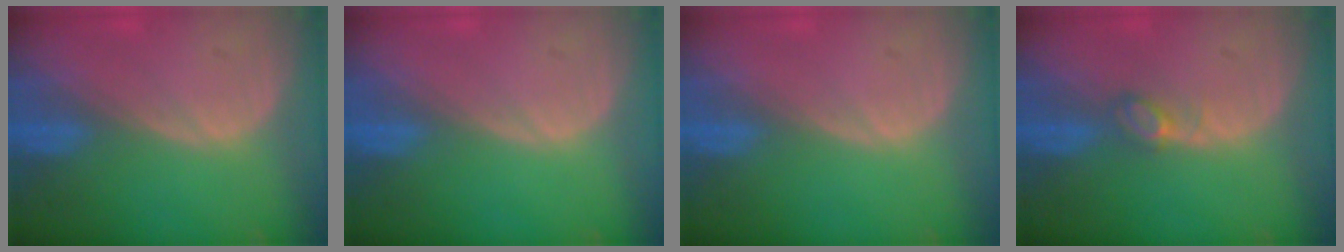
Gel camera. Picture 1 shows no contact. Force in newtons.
{"total": 0.0}
{"total": 0.0}
{"total": 2.2, "press": 2.2, "slide": 0.3}